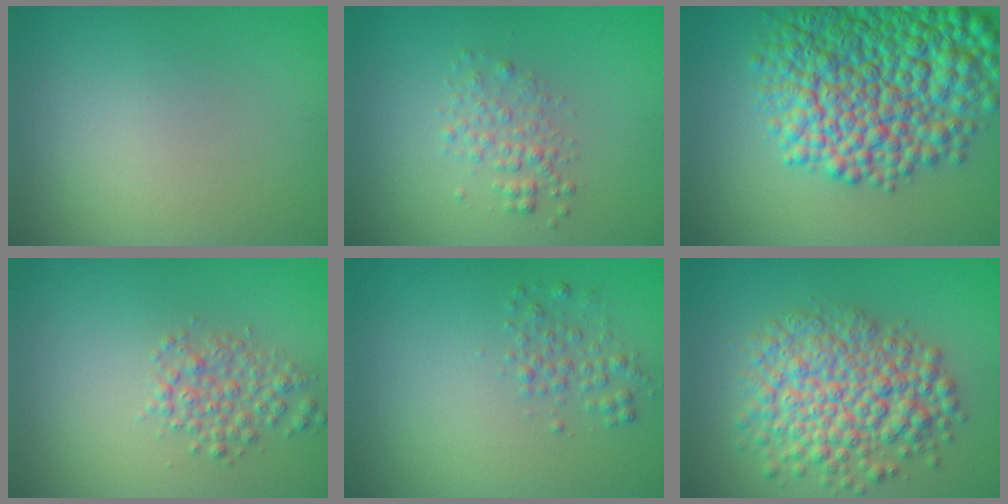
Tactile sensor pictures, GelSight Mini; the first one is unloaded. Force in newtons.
{"total": 1.9, "press": 1.9, "slide": 0.1}
{"total": 12.0, "press": 12.0, "slide": 0.2}
{"total": 2.4, "press": 2.4, "slide": 0.1}
{"total": 1.5, "press": 1.5, "slide": 0.1}
{"total": 7.4, "press": 7.4, "slide": 0.3}